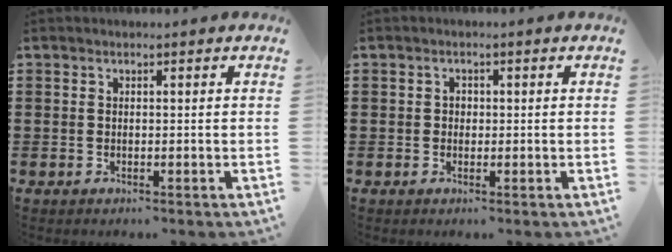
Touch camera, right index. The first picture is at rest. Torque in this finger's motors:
{"motor_torque": [-0.07, 0.16, 0.11, 0.02]}